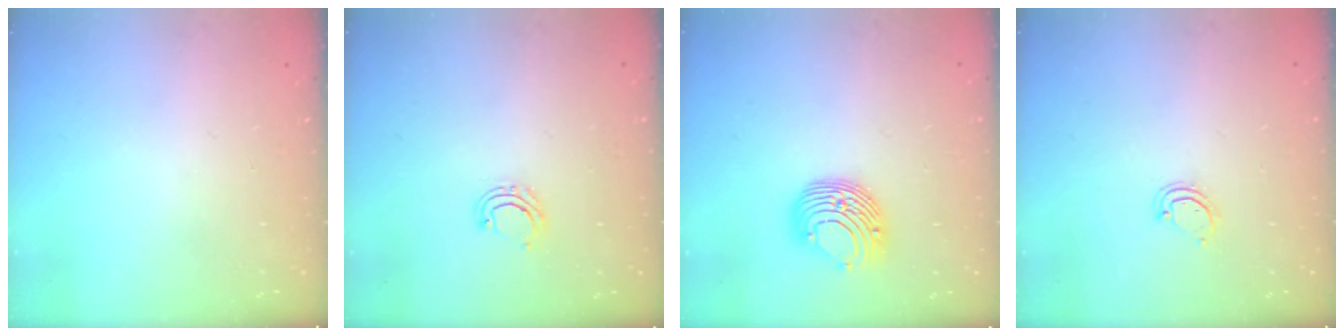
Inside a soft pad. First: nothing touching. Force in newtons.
{"total": 6.3, "press": 6.2, "slide": 1.0}
{"total": 10.6, "press": 10.6, "slide": 0.3}
{"total": 3.7, "press": 3.7, "slide": 0.3}